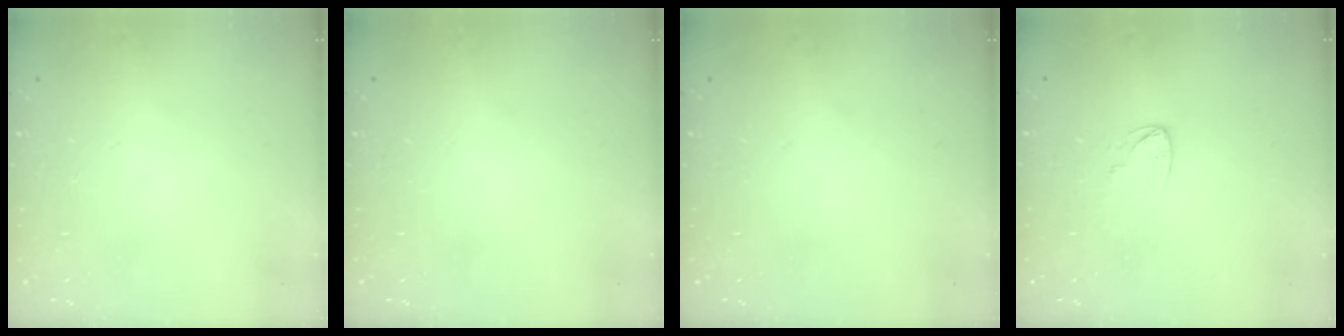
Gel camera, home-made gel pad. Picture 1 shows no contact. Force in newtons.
{"total": 0.0}
{"total": 0.0}
{"total": 4.8, "press": 4.8, "slide": 0.4}